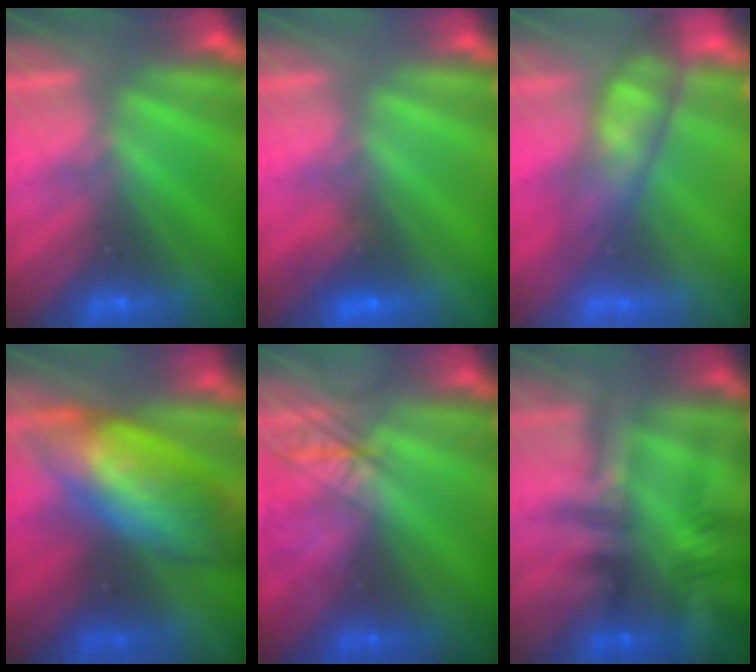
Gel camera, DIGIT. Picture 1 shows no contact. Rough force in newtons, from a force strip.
{"total": 1.2}
{"total": 4.4}
{"total": 9.6}
{"total": 2.5}
{"total": 2.4}